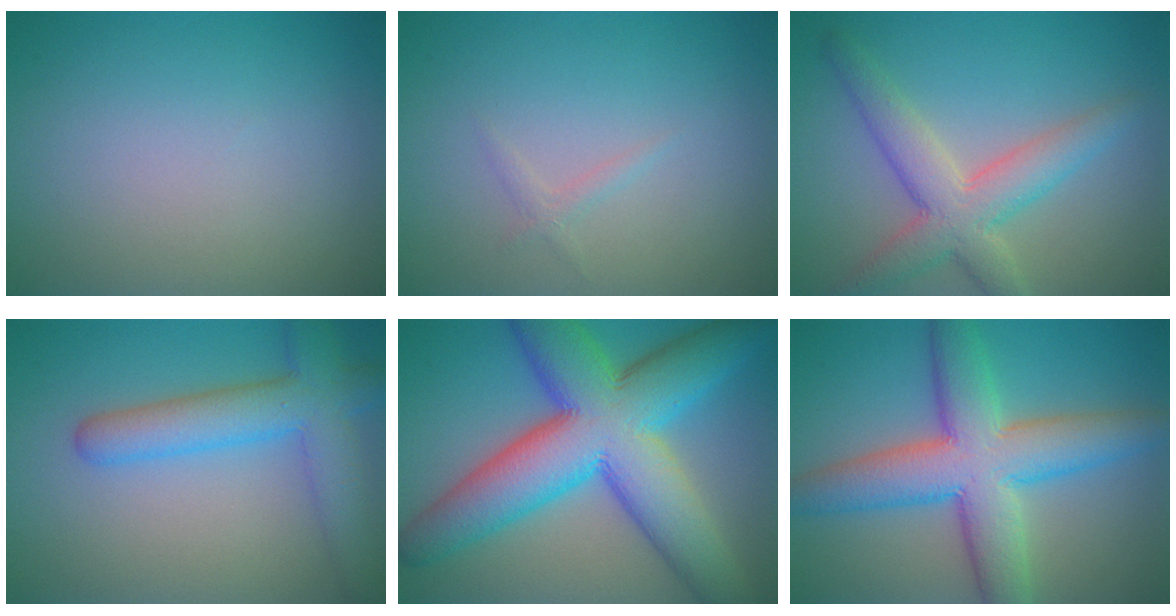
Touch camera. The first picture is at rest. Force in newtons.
{"total": 0.8, "press": 0.8, "slide": 0.0}
{"total": 5.4, "press": 5.4, "slide": 0.4}
{"total": 6.0, "press": 6.0, "slide": 0.2}
{"total": 14.3, "press": 14.3, "slide": 0.4}
{"total": 9.1, "press": 9.1, "slide": 0.7}